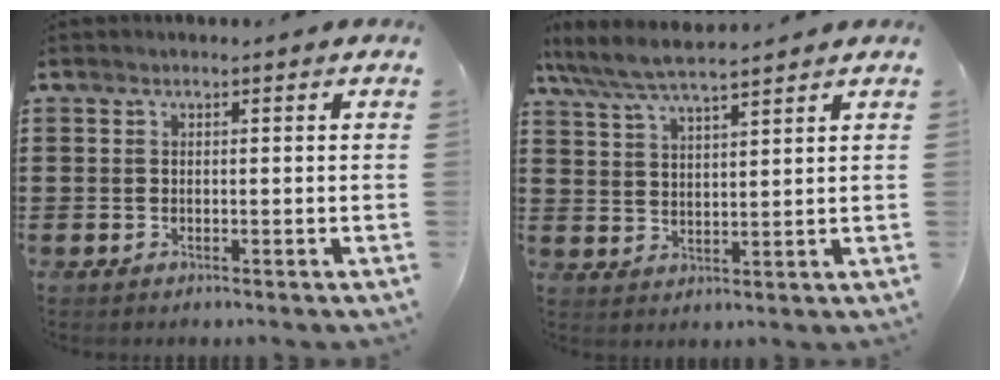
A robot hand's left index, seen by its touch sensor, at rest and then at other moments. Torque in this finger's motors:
{"motor_torque": [2.14, 0.00, 0.30, 0.11]}